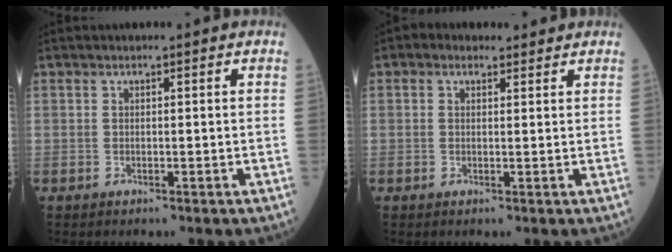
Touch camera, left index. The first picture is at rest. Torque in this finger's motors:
{"motor_torque": [0.84, -0.94, 0.00, 0.06]}